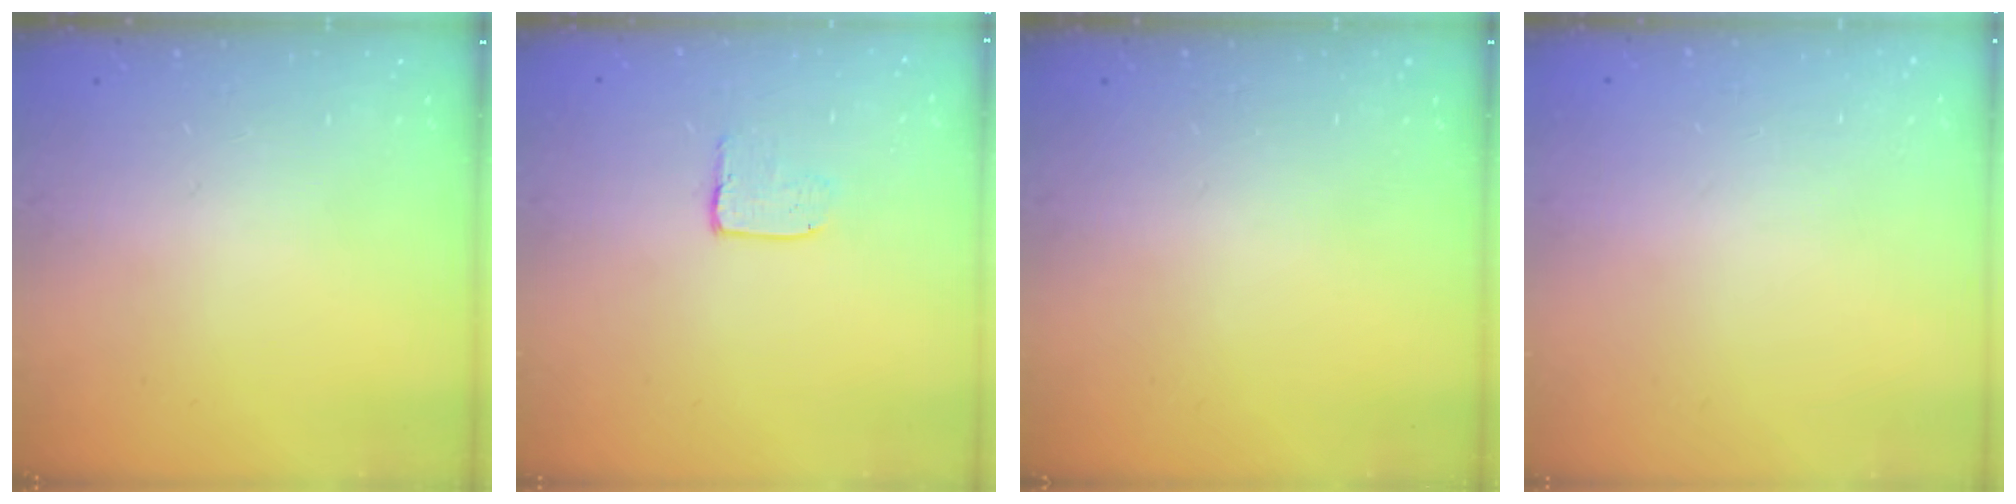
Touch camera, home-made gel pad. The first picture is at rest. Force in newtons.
{"total": 3.9, "press": 3.9, "slide": 0.1}
{"total": 0.0}
{"total": 0.0}